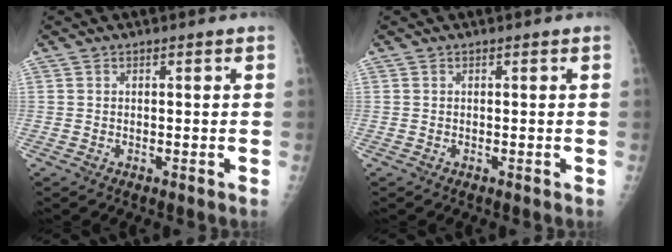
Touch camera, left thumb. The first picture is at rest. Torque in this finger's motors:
{"motor_torque": [0.00, 0.00, 0.00, 0.00, 0.00]}